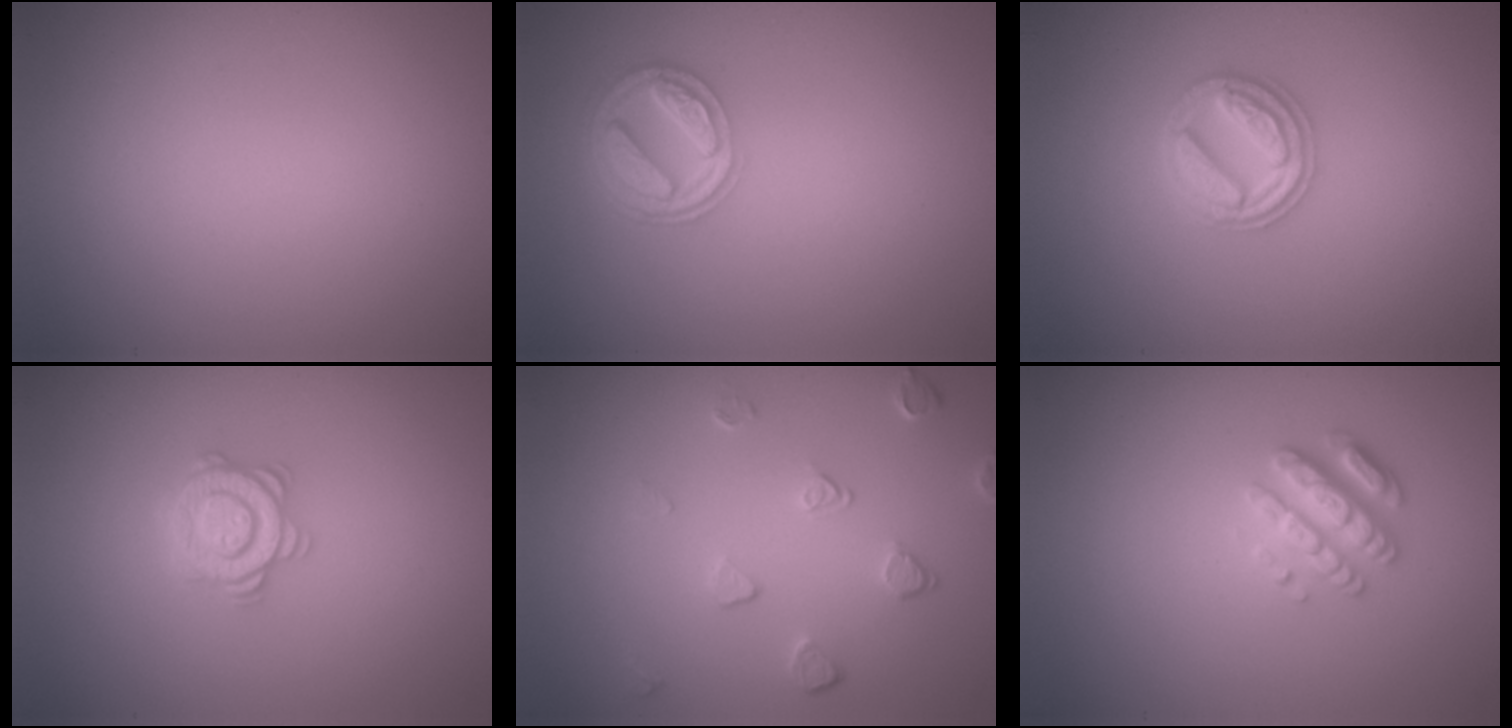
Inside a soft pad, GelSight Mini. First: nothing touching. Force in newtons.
{"total": 4.5, "press": 3.5, "slide": 2.9}
{"total": 3.1, "press": 3.1, "slide": 0.4}
{"total": 2.8, "press": 2.8, "slide": 0.4}
{"total": 2.0, "press": 1.3, "slide": 1.5}
{"total": 2.8, "press": 2.7, "slide": 0.6}